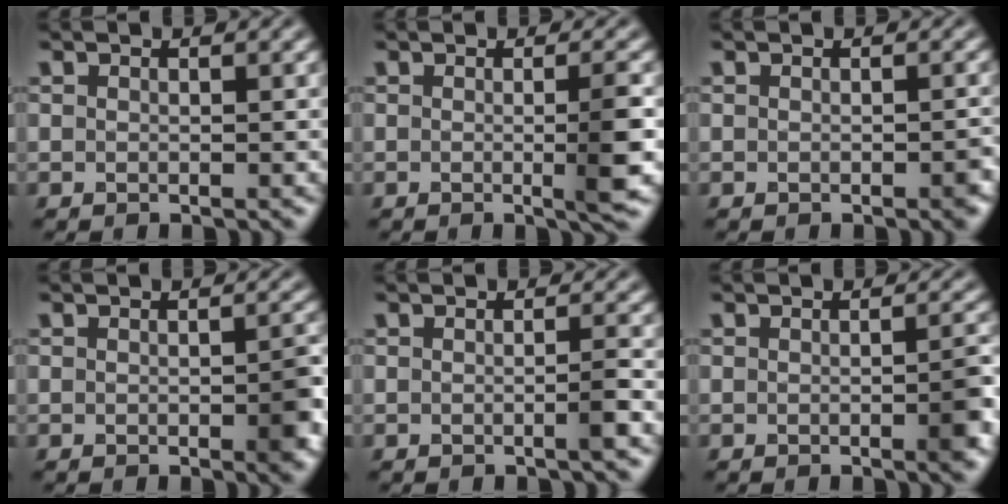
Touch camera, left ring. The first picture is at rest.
{"total": 3.1, "force": [-0.3, 0.5, 3.1], "torque": [-0.041, -0.007, -0.007]}
{"total": 1.2, "force": [-0.6, 0.3, 1.0], "torque": [-0.013, -0.002, -0.006]}
{"total": 2.5, "force": [-0.7, 0.6, 2.3], "torque": [-0.029, -0.003, -0.008]}
{"total": 1.4, "force": [-0.4, 0.1, 1.3], "torque": [-0.019, 0.000, -0.012]}
{"total": 2.5, "force": [-0.6, 0.5, 2.4], "torque": [-0.027, 0.002, -0.009]}